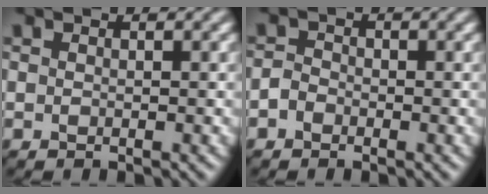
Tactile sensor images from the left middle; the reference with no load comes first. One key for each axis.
{"total": 1.4, "fx": -0.9, "fy": 1.0, "fz": 0.4, "tx": 0.002, "ty": 0.002, "tz": -0.025}